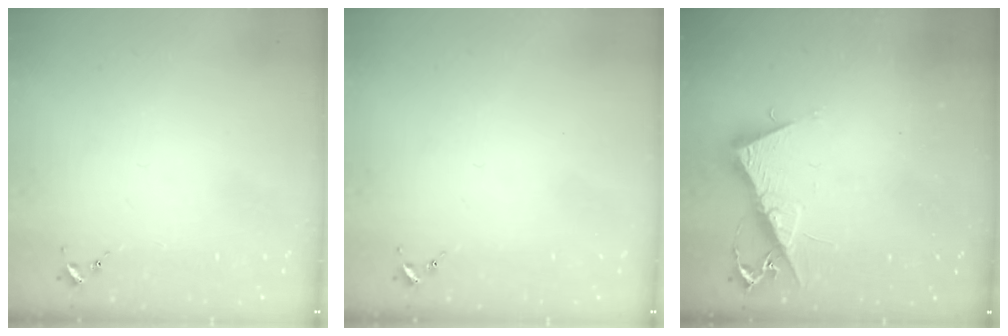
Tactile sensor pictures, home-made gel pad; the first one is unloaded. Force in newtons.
{"total": 0.0}
{"total": 10.2, "press": 10.2, "slide": 0.7}